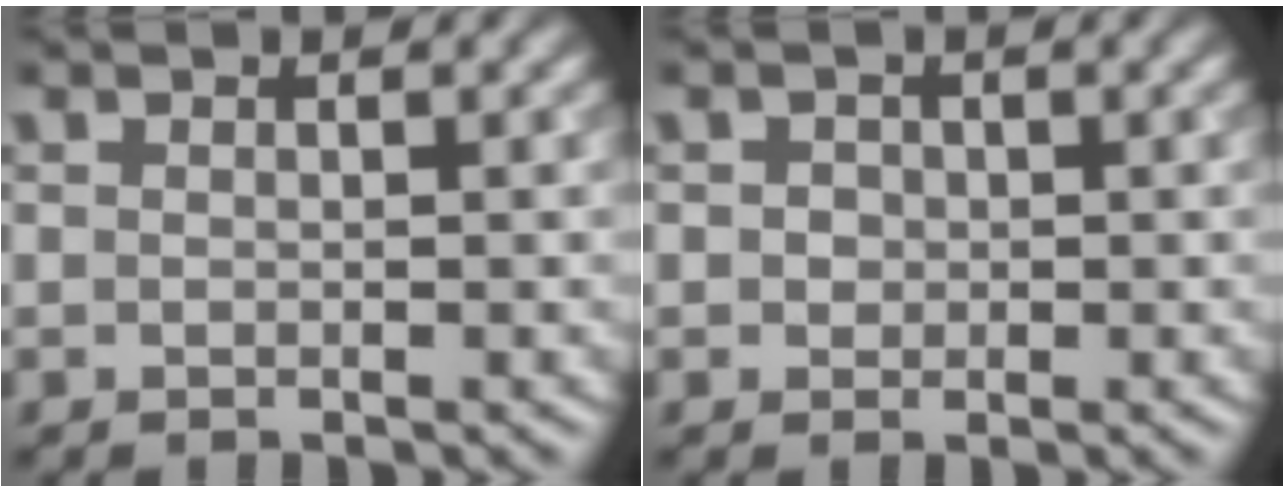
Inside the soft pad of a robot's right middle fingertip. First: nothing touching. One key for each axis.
{"total": 1.1, "fx": 0.2, "fy": 1.0, "fz": 0.4, "tx": -0.001, "ty": 0.001, "tz": -0.001}